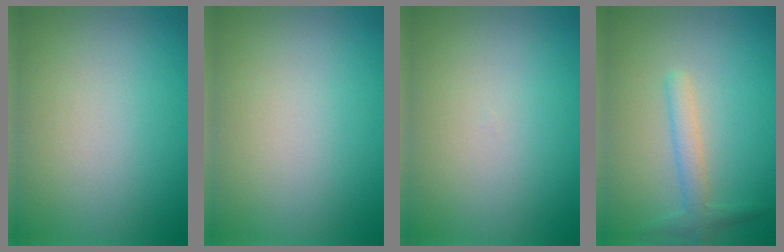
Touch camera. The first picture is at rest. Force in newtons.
{"total": 0.0}
{"total": 0.0}
{"total": 2.3, "press": 2.3, "slide": 0.0}